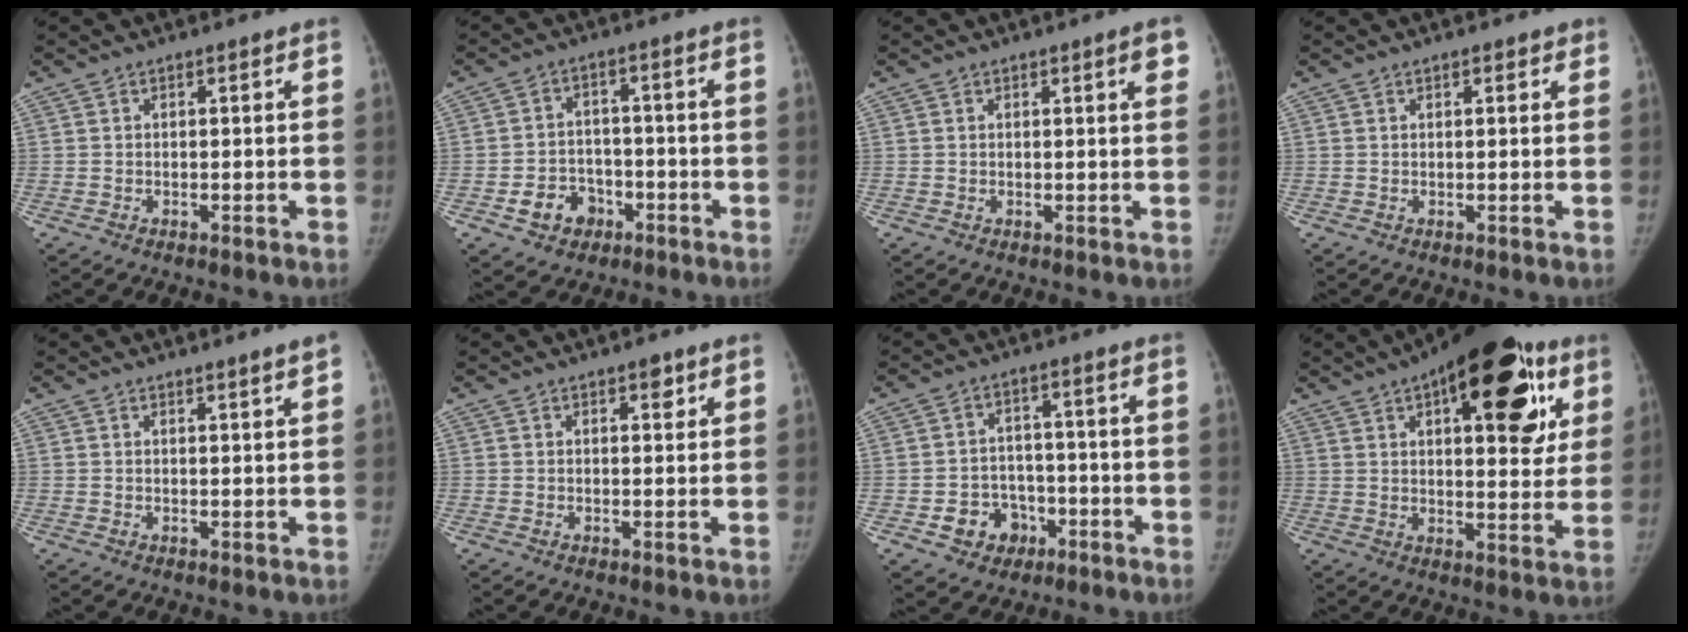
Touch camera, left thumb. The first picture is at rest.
{"total": 7.0, "force": [-3.4, 5.7, 2.3], "torque": [-0.010, 0.028, -0.050]}
{"total": 2.6, "force": [1.2, 0.2, 2.3], "torque": [-0.025, -0.003, 0.015]}
{"total": 1.3, "force": [0.8, 0.6, 0.8], "torque": [0.000, 0.000, 0.008]}
{"total": 2.0, "force": [1.6, -0.3, 1.2], "torque": [-0.010, -0.008, 0.024]}
{"total": 2.0, "force": [1.3, 0.9, 1.3], "torque": [-0.005, -0.005, 0.018]}
{"total": 7.3, "force": [-3.3, 6.2, 2.2], "torque": [-0.002, 0.030, -0.044]}
{"total": 24.6, "force": [10.9, 10.7, 19.3], "torque": [-0.224, -0.003, 0.148]}